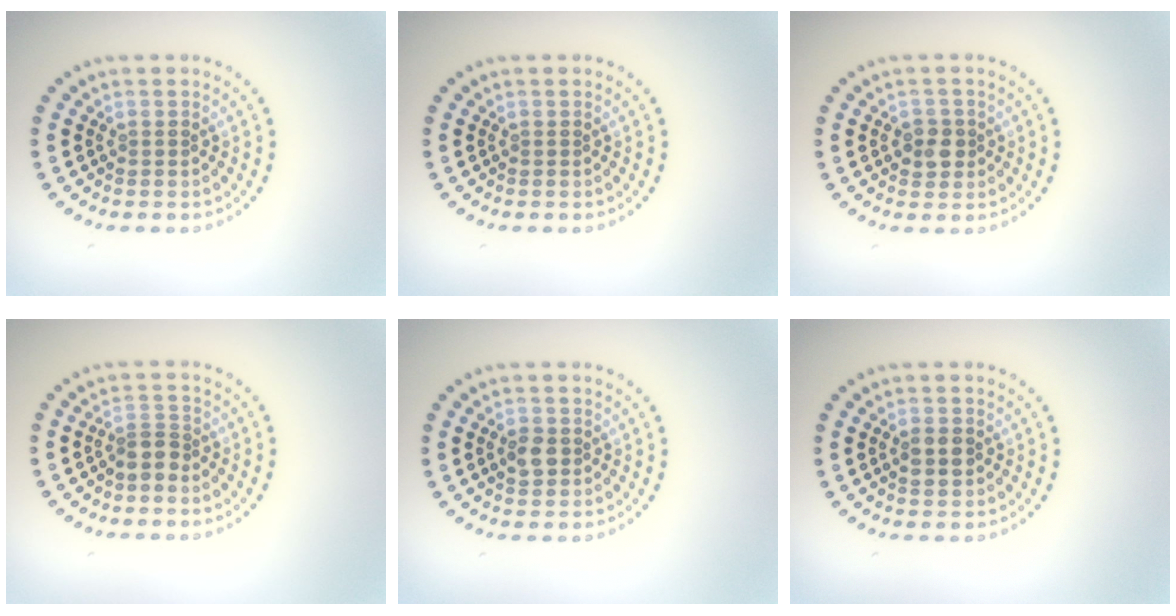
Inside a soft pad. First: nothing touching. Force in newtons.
{"total": 0.0}
{"total": 2.0, "press": 1.9, "slide": 0.6}
{"total": 1.8, "press": 1.4, "slide": 1.2}
{"total": 2.0, "press": 2.0, "slide": 0.3}
{"total": 2.4, "press": 2.4, "slide": 0.0}